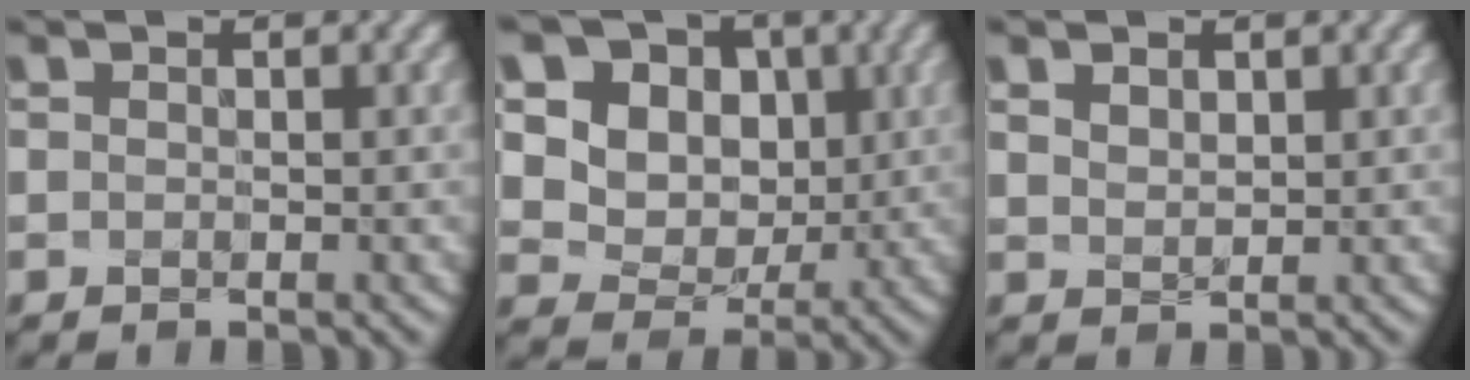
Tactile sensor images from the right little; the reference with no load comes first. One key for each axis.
{"total": 11.9, "fx": 4.7, "fy": 9.4, "fz": 5.6, "tx": -0.123, "ty": 0.015, "tz": 0.096}
{"total": 2.2, "fx": 1.3, "fy": 1.3, "fz": 1.1, "tx": -0.032, "ty": 0.010, "tz": 0.022}